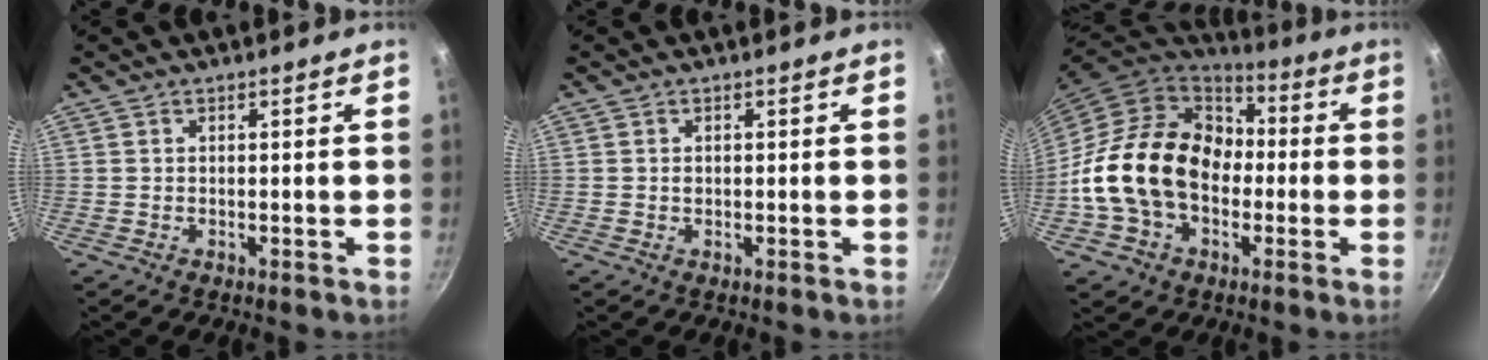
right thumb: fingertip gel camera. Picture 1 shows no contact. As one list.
[{"total": 1.9, "force": [-0.2, 1.4, 1.3], "torque": [-0.020, 0.004, -0.004]}, {"total": 21.2, "force": [-1.9, 15.9, 13.8], "torque": [-0.224, 0.049, -0.035]}]